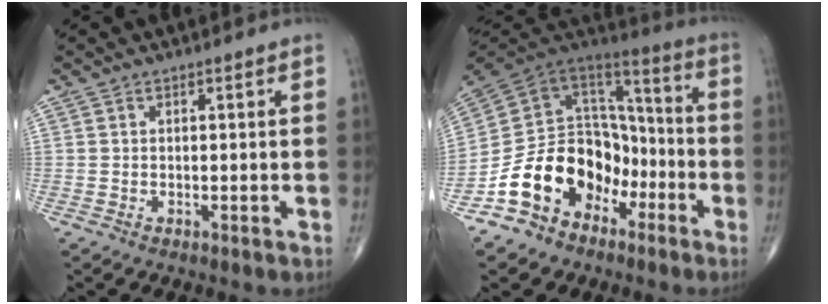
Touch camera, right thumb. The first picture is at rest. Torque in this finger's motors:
{"motor_torque": [2.62, 2.39, 1.46, -1.10, 0.17]}